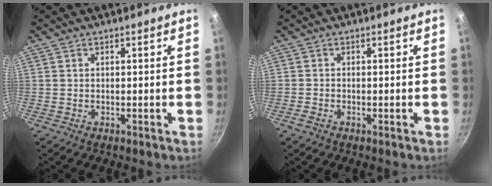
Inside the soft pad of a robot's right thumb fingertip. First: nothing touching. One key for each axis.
{"total": 0.0}